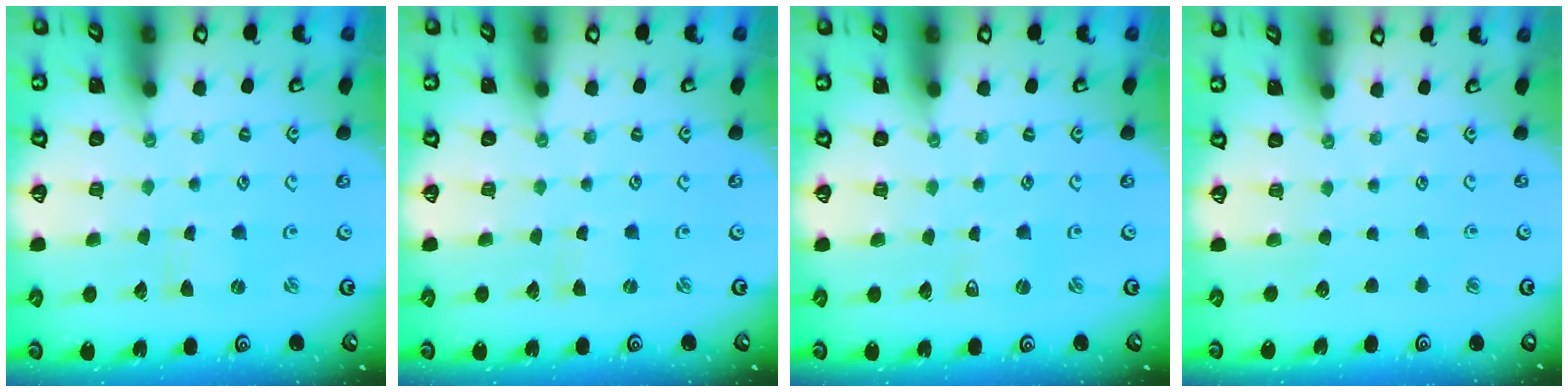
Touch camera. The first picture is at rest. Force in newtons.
{"total": 0.6, "press": 0.6, "slide": 0.1}
{"total": 2.3, "press": 2.3, "slide": 0.4}
{"total": 0.0}